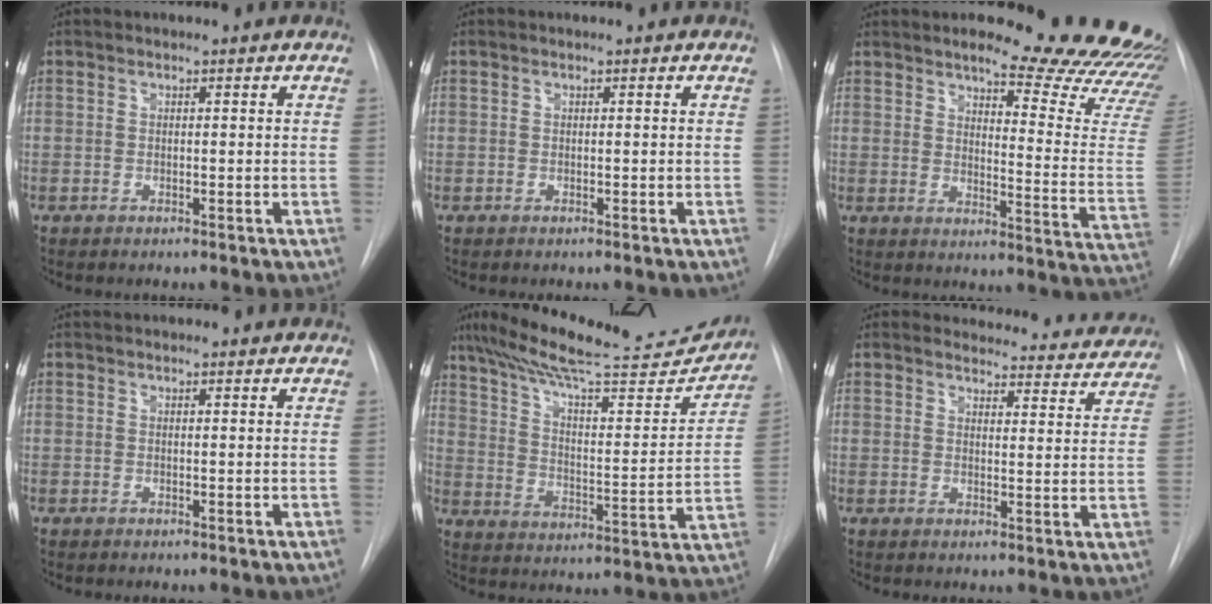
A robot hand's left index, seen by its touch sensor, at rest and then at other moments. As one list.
[{"total": 0.0}, {"total": 20.8, "force": [18.8, 1.2, 8.8], "torque": [-0.105, -0.134, 0.209]}, {"total": 4.8, "force": [4.4, 1.1, 1.6], "torque": [-0.021, 0.032, 0.048]}, {"total": 25.1, "force": [22.4, 3.7, 10.8], "torque": [-0.176, -0.029, 0.310]}, {"total": 14.5, "force": [14.0, 3.7, 1.2], "torque": [0.026, -0.044, 0.134]}]